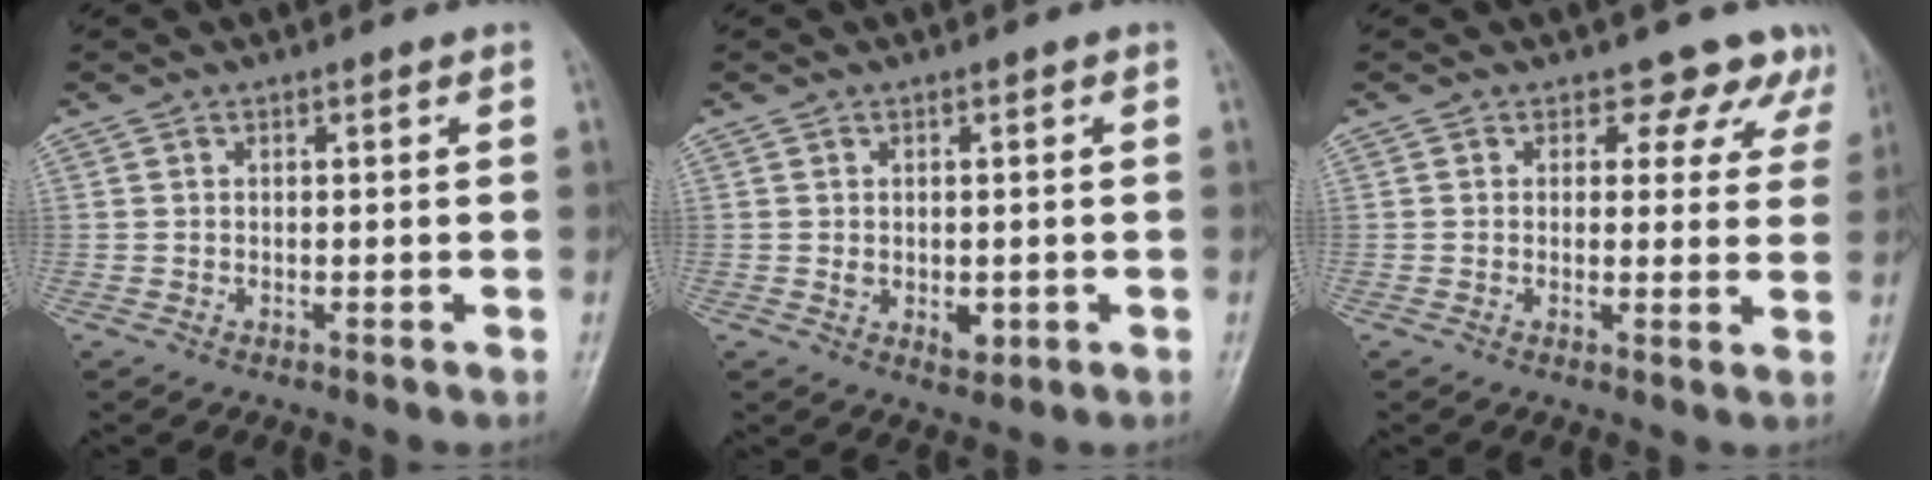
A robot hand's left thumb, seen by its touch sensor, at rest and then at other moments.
{"total": 3.3, "force": [-0.4, 2.2, 2.4], "torque": [-0.025, -0.004, 0.000]}
{"total": 6.5, "force": [5.1, 3.9, 0.9], "torque": [0.034, -0.024, 0.037]}